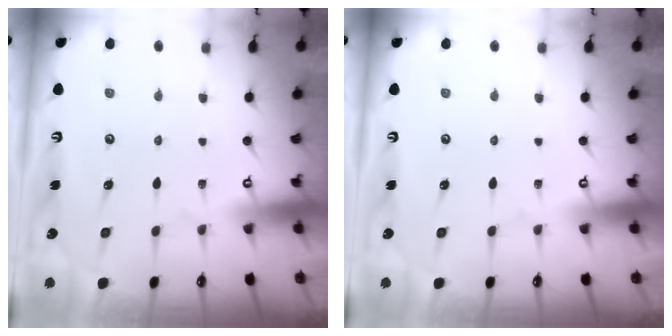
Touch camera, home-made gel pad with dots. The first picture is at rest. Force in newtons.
{"total": 0.0}